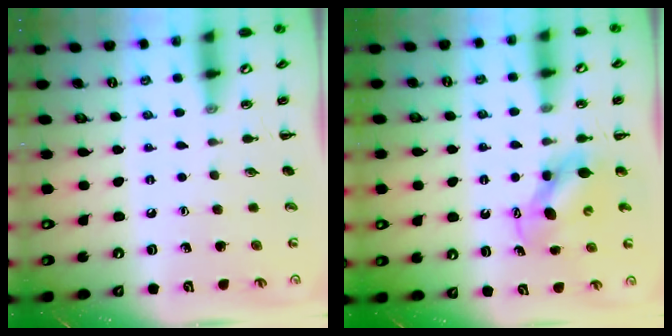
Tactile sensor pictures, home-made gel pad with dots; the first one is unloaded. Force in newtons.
{"total": 6.6, "press": 6.6, "slide": 0.7}